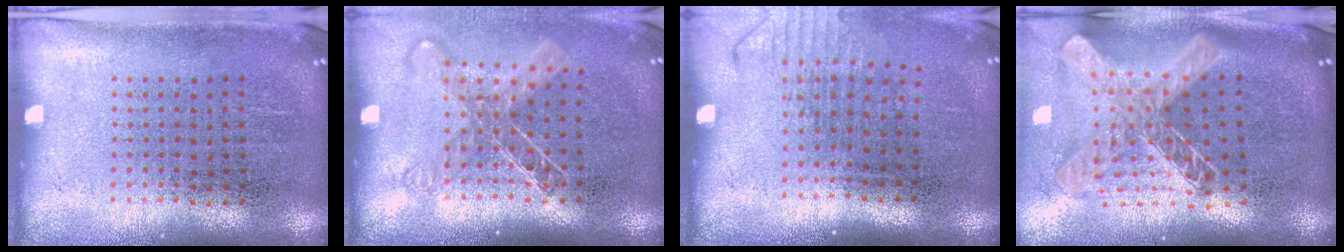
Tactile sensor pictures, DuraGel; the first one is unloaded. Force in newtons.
{"total": 1.5, "press": 1.2, "slide": 0.8}
{"total": 1.3, "press": 1.0, "slide": 0.8}
{"total": 2.1, "press": 1.6, "slide": 1.4}